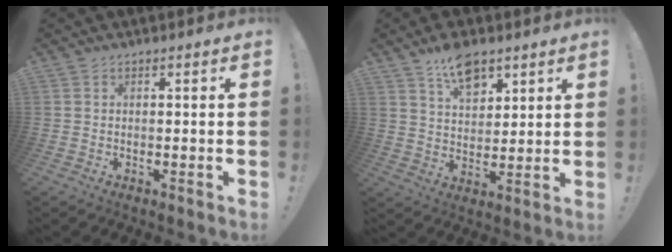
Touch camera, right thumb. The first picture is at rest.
{"total": 10.3, "force": [6.6, 5.7, 5.5], "torque": [-0.080, -0.034, 0.121]}